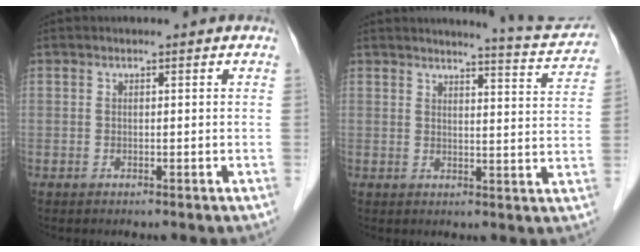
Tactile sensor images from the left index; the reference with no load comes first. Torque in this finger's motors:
{"motor_torque": [0.43, -0.70, 0.23, 0.04]}